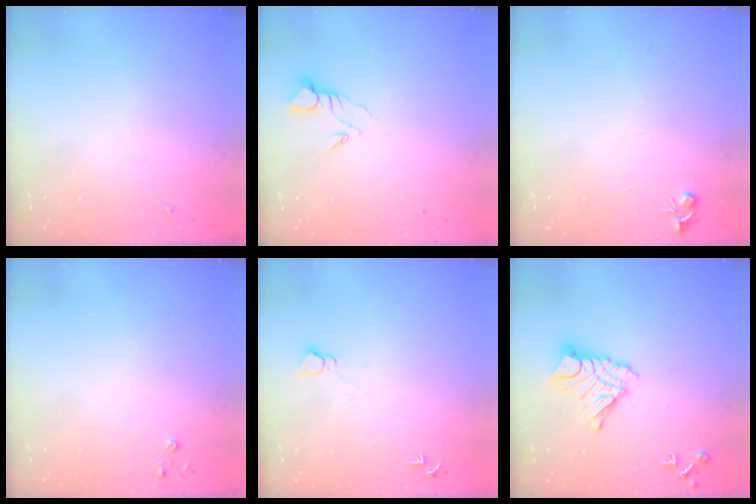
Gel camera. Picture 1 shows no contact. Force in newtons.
{"total": 3.9, "press": 3.9, "slide": 0.2}
{"total": 4.7, "press": 4.7, "slide": 0.6}
{"total": 2.2, "press": 2.2, "slide": 0.3}
{"total": 5.2, "press": 5.2, "slide": 0.6}
{"total": 13.7, "press": 13.7, "slide": 1.3}